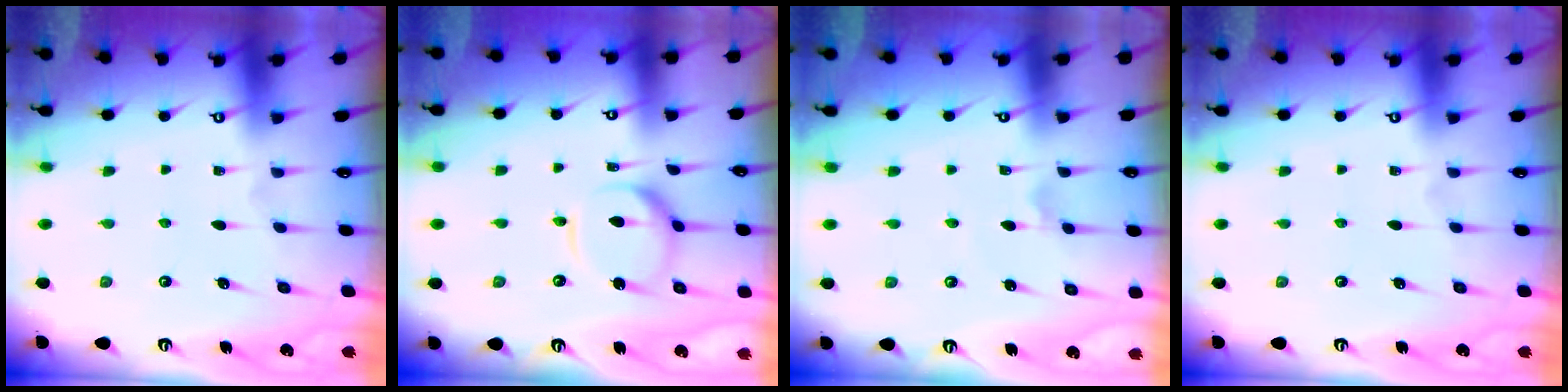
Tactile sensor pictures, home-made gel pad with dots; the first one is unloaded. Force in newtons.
{"total": 9.6, "press": 9.6, "slide": 0.9}
{"total": 1.8, "press": 1.8, "slide": 0.4}
{"total": 0.0}